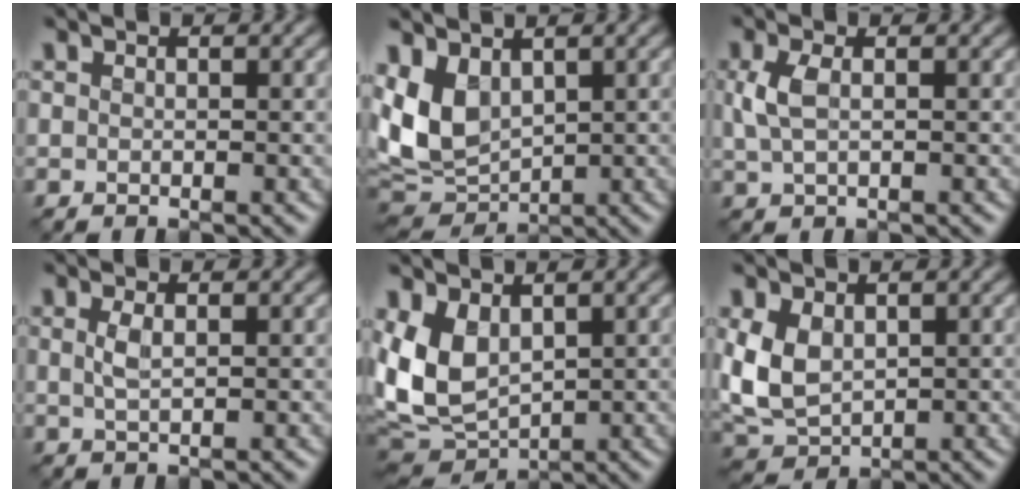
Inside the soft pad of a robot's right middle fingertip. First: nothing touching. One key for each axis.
{"total": 6.8, "fx": 1.5, "fy": 4.5, "fz": 4.9, "tx": -0.115, "ty": -0.006, "tz": 0.025}
{"total": 2.3, "fx": 0.2, "fy": 1.1, "fz": 2.0, "tx": -0.052, "ty": -0.001, "tz": 0.005}
{"total": 1.3, "fx": 0.1, "fy": 0.4, "fz": 1.2, "tx": -0.031, "ty": -0.003, "tz": 0.004}
{"total": 6.6, "fx": 1.0, "fy": 4.4, "fz": 4.9, "tx": -0.114, "ty": -0.011, "tz": 0.015}
{"total": 5.0, "fx": 0.5, "fy": 3.4, "fz": 3.6, "tx": -0.091, "ty": -0.003, "tz": 0.010}